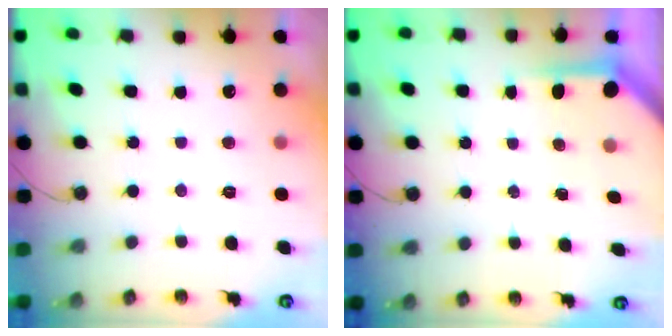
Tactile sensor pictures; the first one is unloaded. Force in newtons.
{"total": 3.9, "press": 3.9, "slide": 0.3}